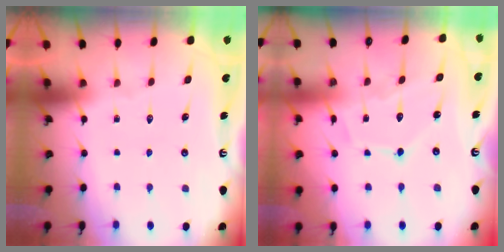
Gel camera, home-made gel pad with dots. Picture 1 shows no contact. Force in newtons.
{"total": 10.4, "press": 10.4, "slide": 0.5}